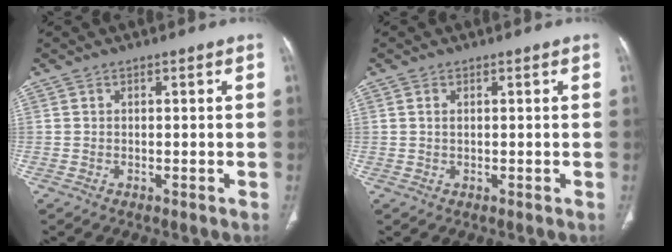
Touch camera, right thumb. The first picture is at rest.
{"total": 0.9, "force": [0.3, 0.4, 0.7], "torque": [-0.018, 0.003, 0.008]}